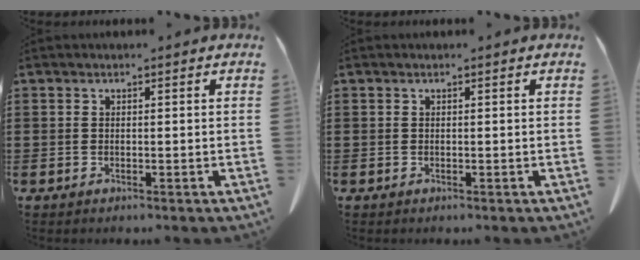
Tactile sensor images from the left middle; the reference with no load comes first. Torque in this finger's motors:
{"motor_torque": [-0.01, 0.01, 0.00, -0.01]}